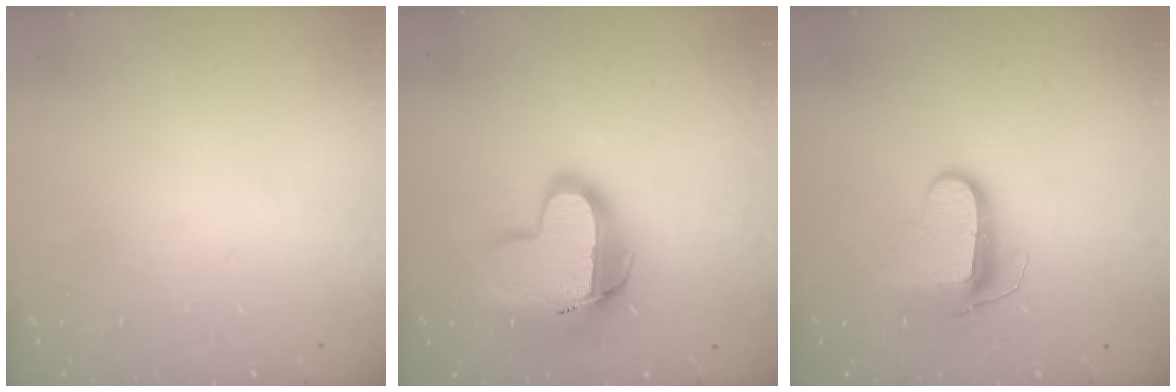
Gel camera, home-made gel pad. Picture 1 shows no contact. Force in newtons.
{"total": 15.3, "press": 15.2, "slide": 1.2}
{"total": 9.7, "press": 9.7, "slide": 0.9}